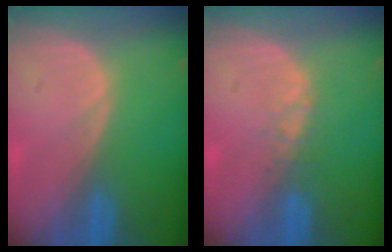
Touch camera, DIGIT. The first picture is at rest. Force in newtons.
{"total": 1.4, "press": 1.4, "slide": 0.2}